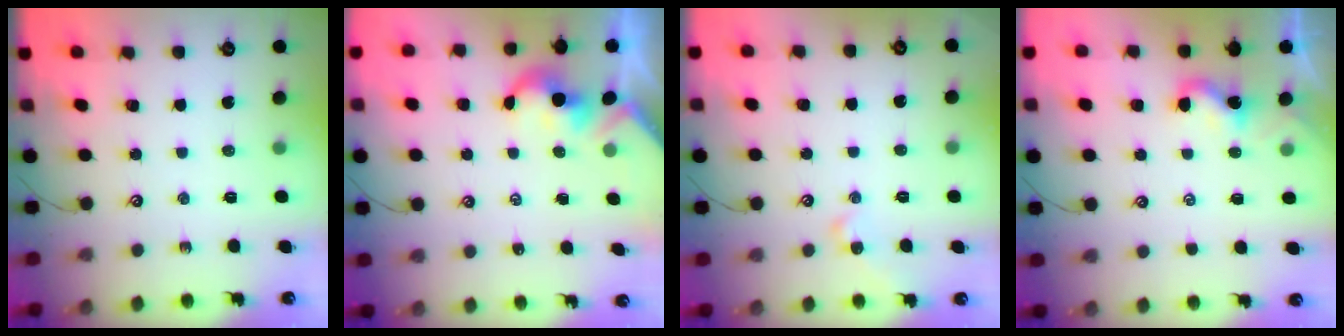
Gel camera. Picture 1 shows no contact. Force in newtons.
{"total": 2.2, "press": 2.2, "slide": 0.4}
{"total": 2.0, "press": 1.9, "slide": 0.6}
{"total": 1.1, "press": 1.1, "slide": 0.3}